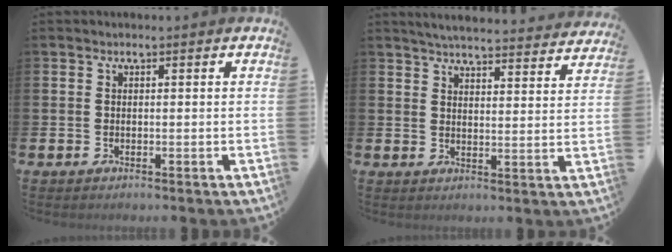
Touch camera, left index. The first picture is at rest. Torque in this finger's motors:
{"motor_torque": [0.90, -1.23, 0.24, 0.02]}